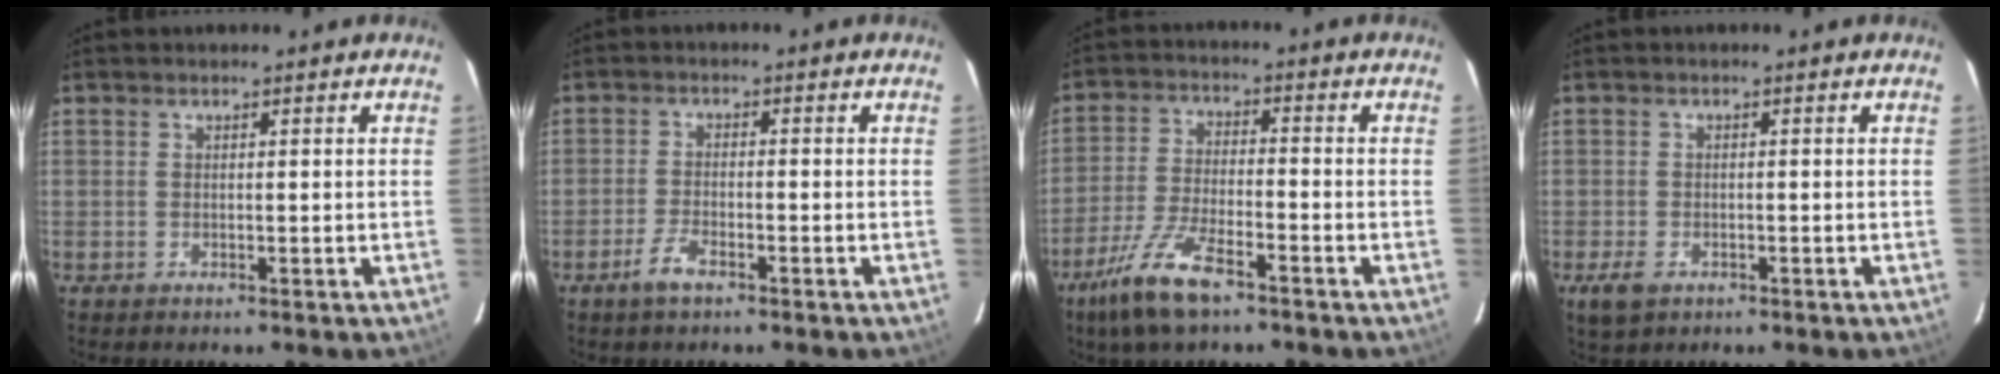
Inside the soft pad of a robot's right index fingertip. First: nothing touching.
{"total": 3.8, "force": [-2.6, 1.2, 2.4], "torque": [-0.063, -0.002, -0.052]}
{"total": 11.1, "force": [-7.4, 3.1, 7.7], "torque": [-0.174, -0.014, -0.141]}
{"total": 3.8, "force": [-1.9, 2.7, 2.0], "torque": [-0.043, -0.006, -0.029]}